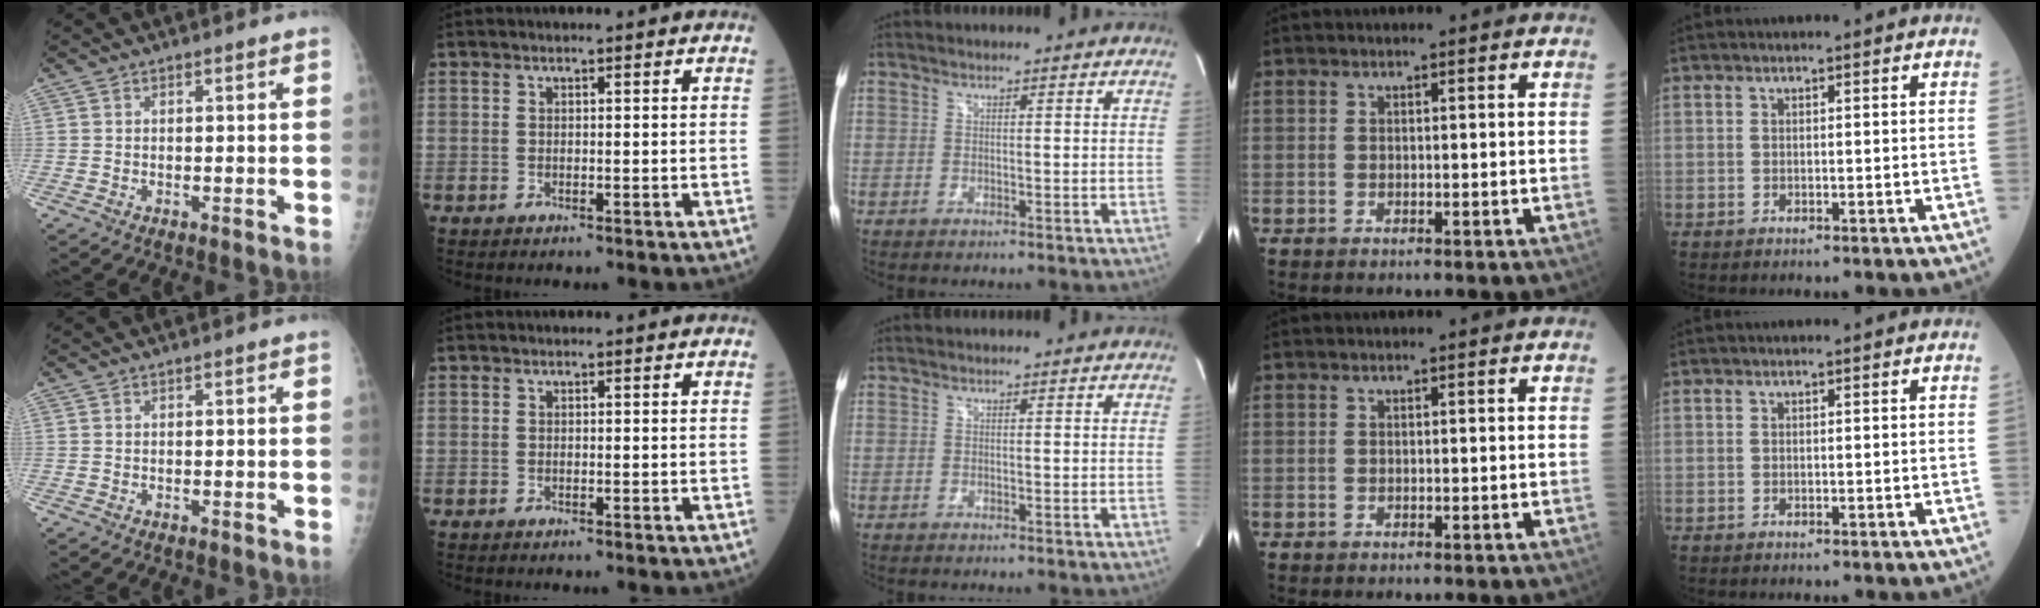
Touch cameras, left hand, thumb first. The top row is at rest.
{}